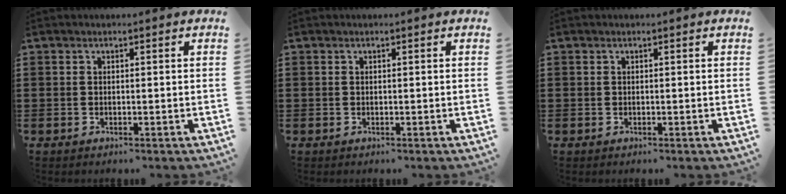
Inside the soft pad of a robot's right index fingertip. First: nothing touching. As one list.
[{"total": 0.0}, {"total": 0.0}]